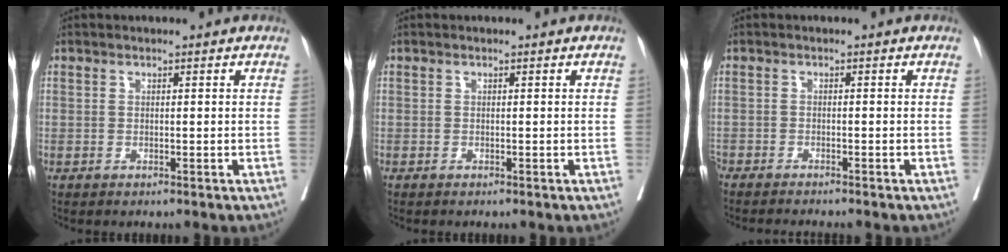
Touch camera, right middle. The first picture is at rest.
{"total": 0.0}
{"total": 4.9, "force": [-4.5, 0.2, 1.9], "torque": [-0.020, -0.011, -0.072]}